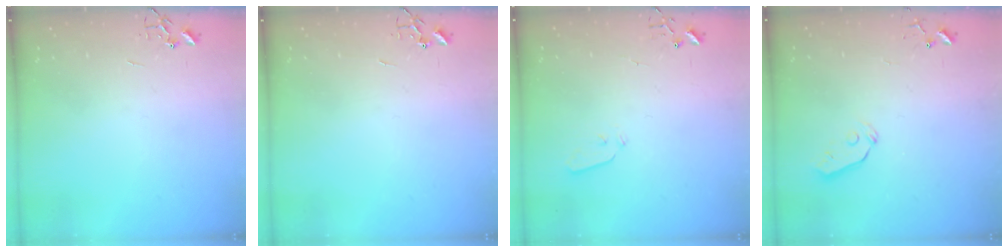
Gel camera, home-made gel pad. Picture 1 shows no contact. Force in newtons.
{"total": 0.0}
{"total": 3.6, "press": 3.6, "slide": 0.5}
{"total": 3.4, "press": 3.4, "slide": 0.4}